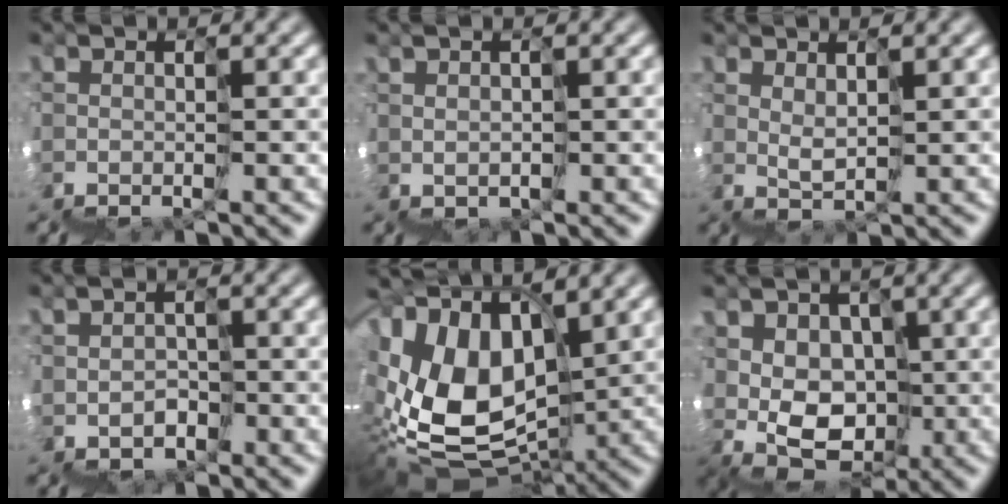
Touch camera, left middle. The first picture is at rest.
{"total": 1.0, "force": [0.8, 0.0, -0.6], "torque": [0.021, 0.016, 0.019]}
{"total": 4.4, "force": [2.6, -2.4, -2.6], "torque": [0.035, 0.033, 0.039]}
{"total": 1.7, "force": [-0.1, 0.2, -1.7], "torque": [0.032, 0.018, -0.014]}
{"total": 9.8, "force": [2.9, 5.9, 7.3], "torque": [-0.129, 0.030, 0.047]}
{"total": 3.1, "force": [1.5, 2.5, 1.0], "torque": [-0.008, 0.036, 0.016]}